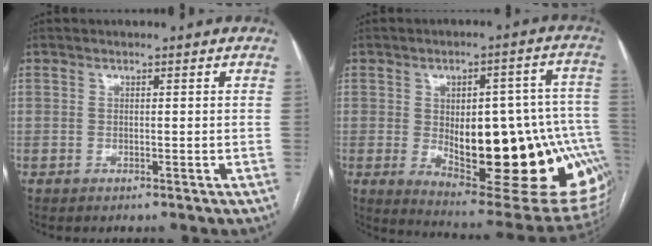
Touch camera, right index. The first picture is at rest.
{"total": 25.9, "force": [-4.2, 8.3, 24.2], "torque": [-0.245, 0.012, -0.029]}